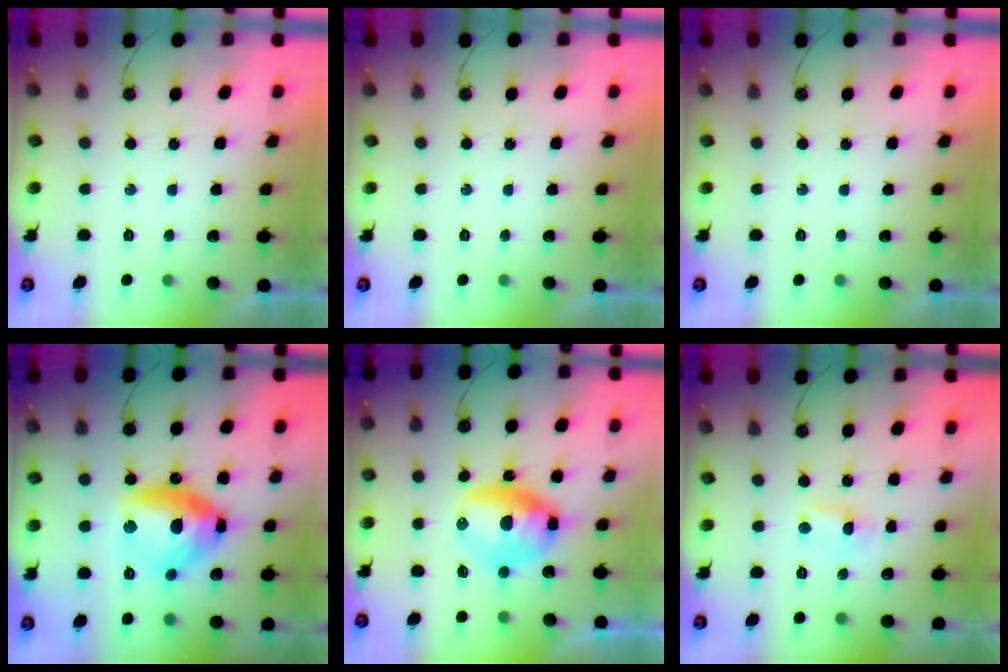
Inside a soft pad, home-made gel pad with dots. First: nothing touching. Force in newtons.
{"total": 0.0}
{"total": 0.0}
{"total": 14.6, "press": 14.4, "slide": 2.4}
{"total": 20.3, "press": 15.2, "slide": 13.4}
{"total": 1.0, "press": 0.9, "slide": 0.6}